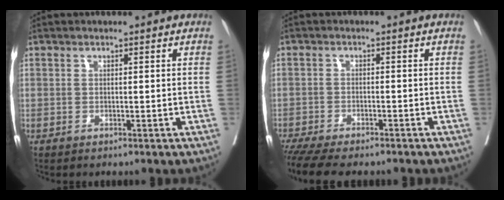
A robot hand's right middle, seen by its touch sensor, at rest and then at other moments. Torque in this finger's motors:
{"motor_torque": [1.05, -1.09, 0.18, 0.10]}